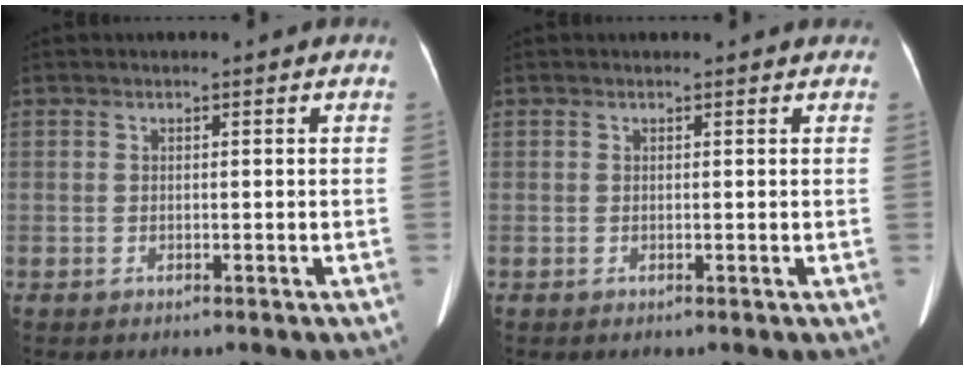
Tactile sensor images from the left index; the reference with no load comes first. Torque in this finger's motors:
{"motor_torque": [0.02, -0.24, -0.02, 0.00]}